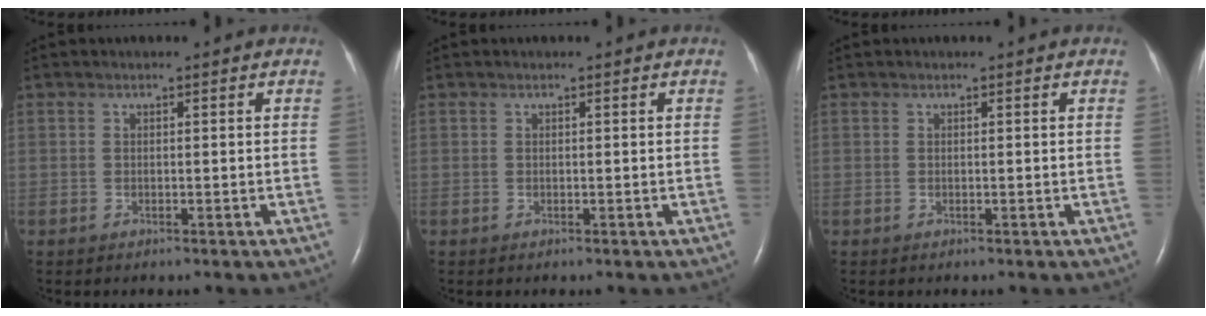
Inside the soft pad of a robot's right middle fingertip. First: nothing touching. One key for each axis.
{"total": 0.0}
{"total": 0.0}